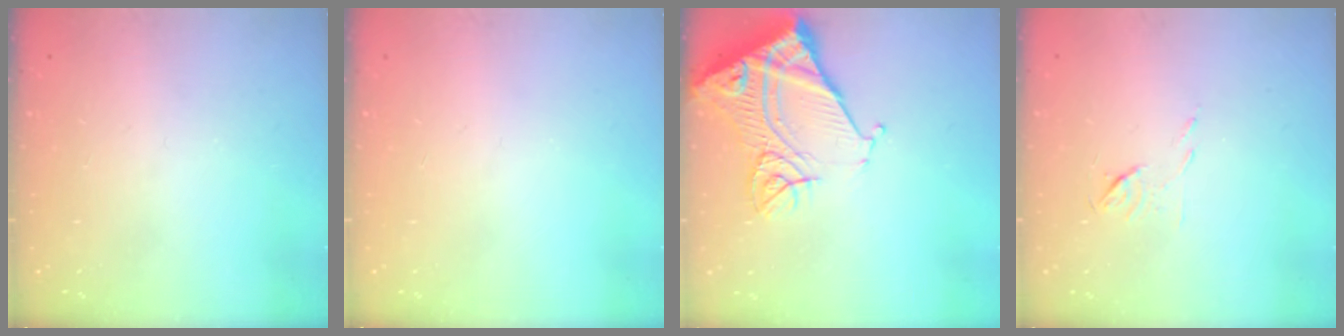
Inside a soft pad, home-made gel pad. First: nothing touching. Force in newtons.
{"total": 0.0}
{"total": 15.4, "press": 15.3, "slide": 1.8}
{"total": 4.8, "press": 4.7, "slide": 1.0}